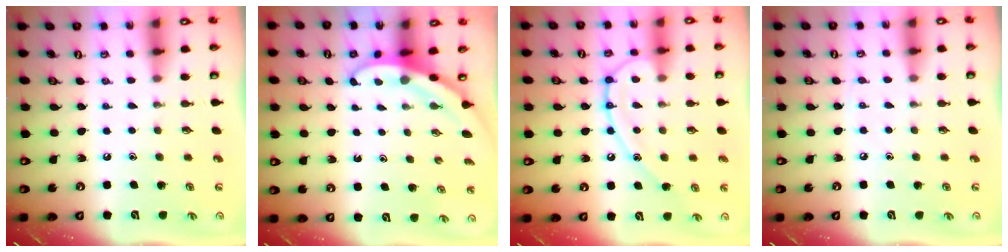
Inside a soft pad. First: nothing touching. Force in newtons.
{"total": 3.1, "press": 3.1, "slide": 0.2}
{"total": 13.3, "press": 13.2, "slide": 1.3}
{"total": 3.7, "press": 3.6, "slide": 0.6}